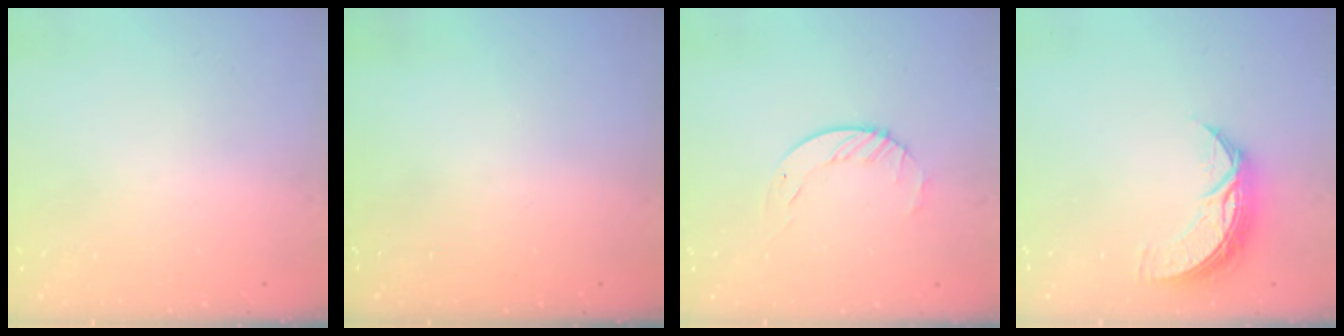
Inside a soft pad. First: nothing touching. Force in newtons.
{"total": 0.0}
{"total": 3.4, "press": 3.4, "slide": 0.4}
{"total": 8.3, "press": 8.2, "slide": 0.3}